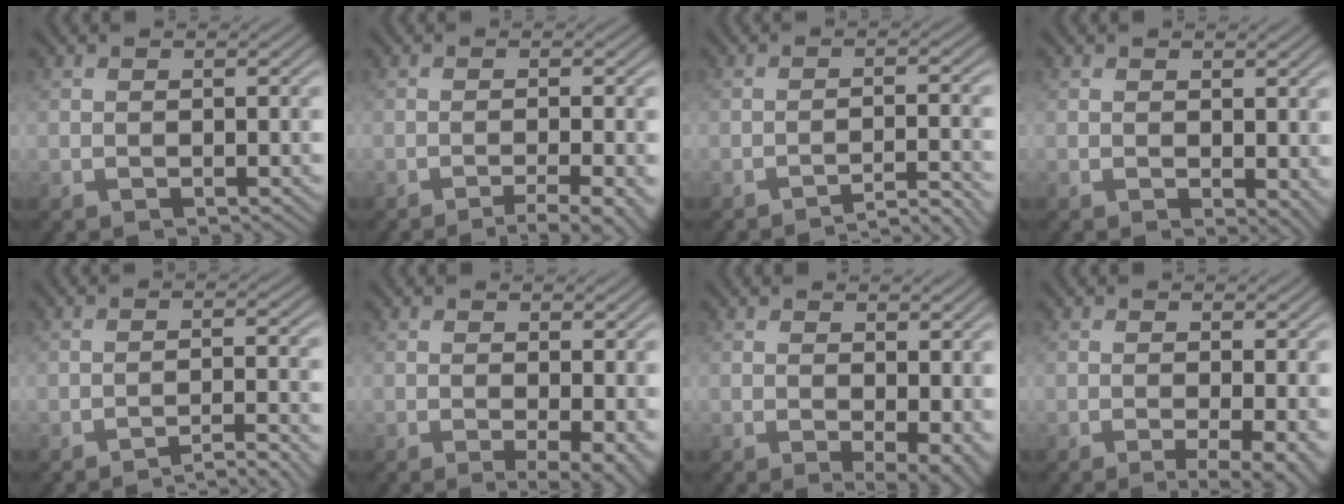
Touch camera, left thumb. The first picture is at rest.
{"total": 4.9, "force": [-2.7, 0.8, 3.9], "torque": [-0.046, 0.009, -0.049]}
{"total": 3.7, "force": [-3.1, 0.2, 2.0], "torque": [-0.025, 0.013, -0.059]}
{"total": 2.5, "force": [0.2, 1.3, 2.1], "torque": [-0.025, -0.007, 0.007]}
{"total": 4.1, "force": [-3.3, 0.3, 2.5], "torque": [-0.034, 0.014, -0.062]}
{"total": 4.1, "force": [-0.4, 1.0, 4.0], "torque": [-0.060, -0.009, -0.003]}
{"total": 4.3, "force": [0.4, 1.7, 4.0], "torque": [-0.054, -0.010, 0.012]}
{"total": 4.7, "force": [-1.1, 0.9, 4.4], "torque": [-0.065, -0.006, -0.016]}